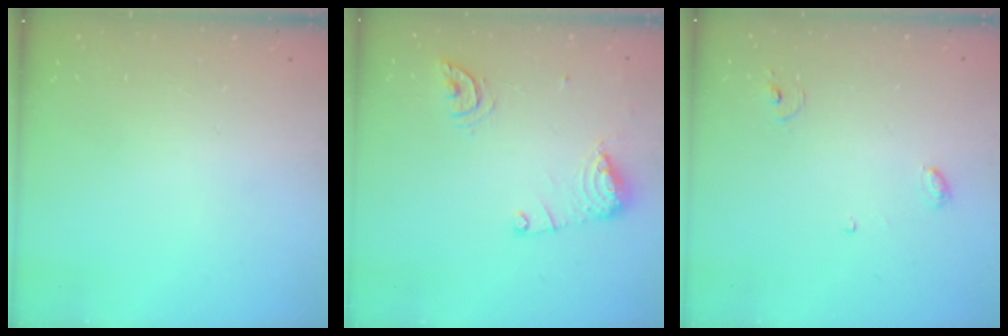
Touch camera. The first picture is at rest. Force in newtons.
{"total": 10.7, "press": 10.6, "slide": 0.8}
{"total": 4.9, "press": 4.8, "slide": 0.2}